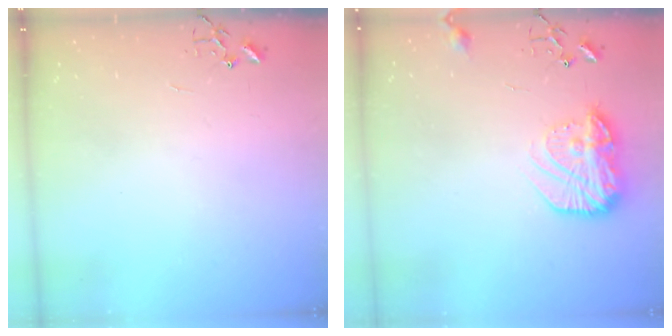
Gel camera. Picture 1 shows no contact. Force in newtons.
{"total": 15.3, "press": 15.2, "slide": 1.0}